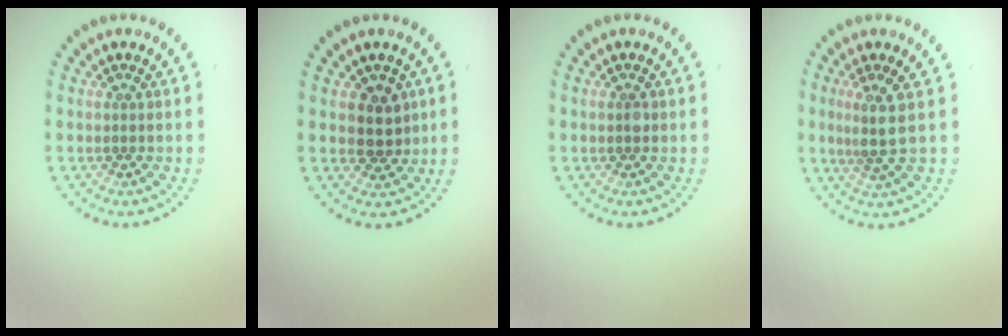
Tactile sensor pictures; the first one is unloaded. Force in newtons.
{"total": 2.7, "press": 2.5, "slide": 1.1}
{"total": 0.9, "press": 0.9, "slide": 0.1}
{"total": 2.6, "press": 2.1, "slide": 1.7}